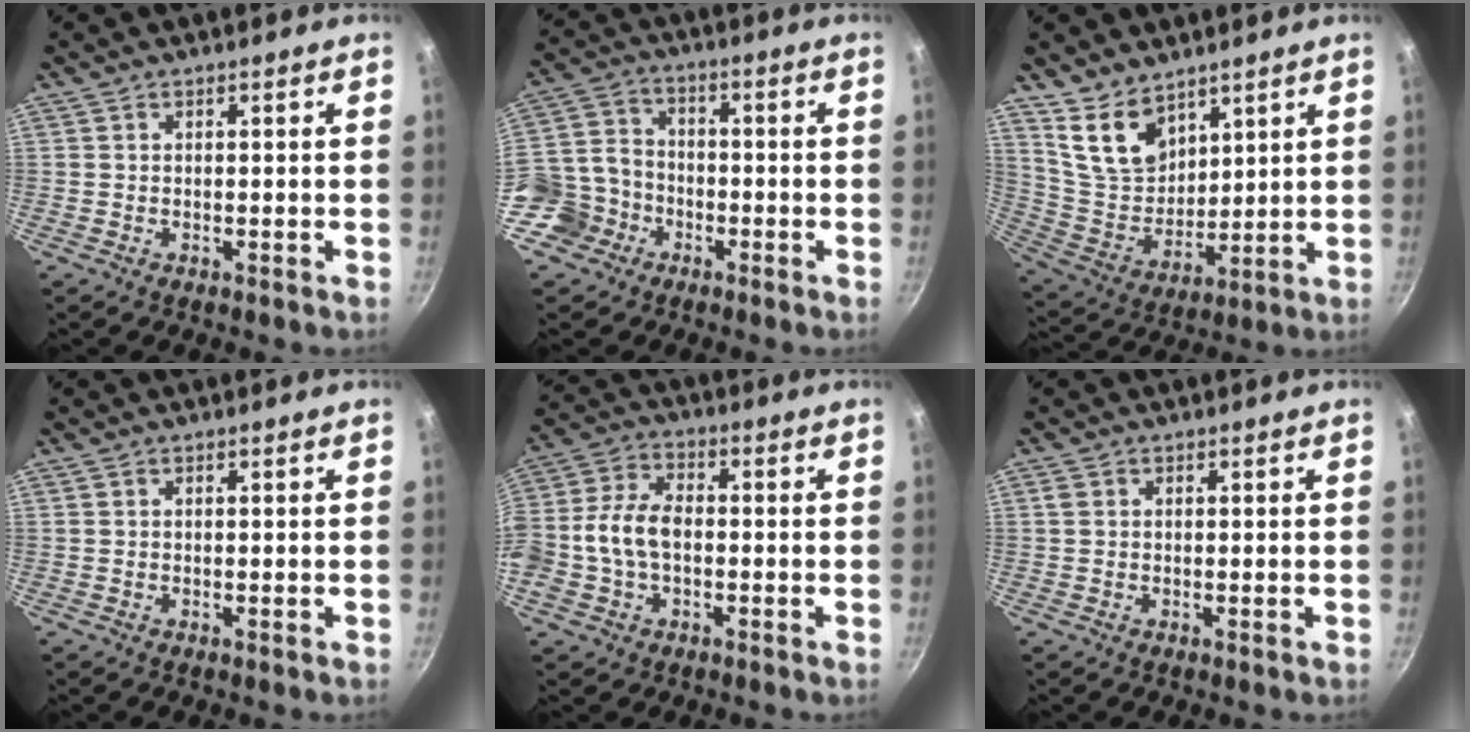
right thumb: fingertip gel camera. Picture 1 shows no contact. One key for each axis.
{"total": 10.3, "fx": -5.2, "fy": 8.2, "fz": 3.3, "tx": -0.033, "ty": 0.047, "tz": -0.109}
{"total": 11.1, "fx": 7.4, "fy": 6.4, "fz": 5.2, "tx": -0.071, "ty": -0.050, "tz": 0.159}
{"total": 0.0}
{"total": 10.9, "fx": -1.5, "fy": 7.2, "fz": 8.0, "tx": -0.151, "ty": 0.034, "tz": -0.042}
{"total": 1.1, "fx": 0.0, "fy": 0.8, "fz": 0.8, "tx": -0.016, "ty": 0.002, "tz": -0.003}